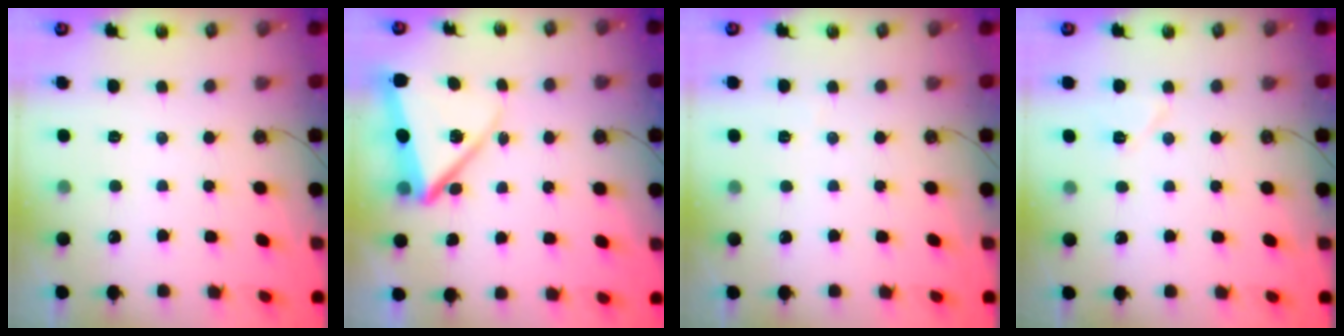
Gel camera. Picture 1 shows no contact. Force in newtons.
{"total": 12.2, "press": 12.1, "slide": 1.6}
{"total": 1.6, "press": 1.4, "slide": 0.7}
{"total": 6.6, "press": 6.3, "slide": 1.9}